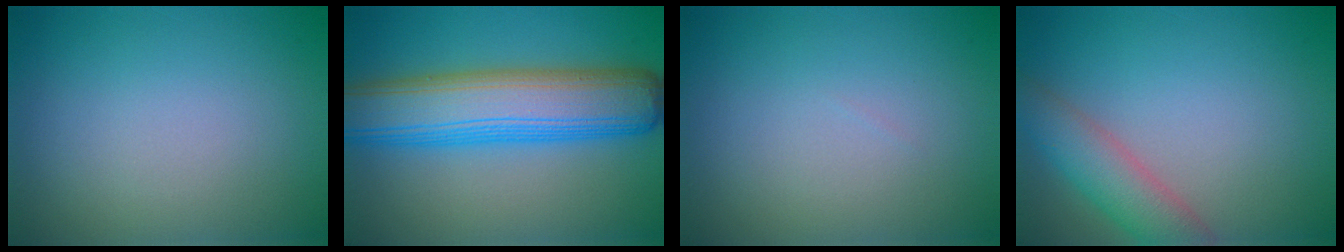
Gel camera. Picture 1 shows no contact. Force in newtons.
{"total": 10.2, "press": 10.2, "slide": 0.2}
{"total": 0.0}
{"total": 4.2, "press": 4.2, "slide": 0.3}